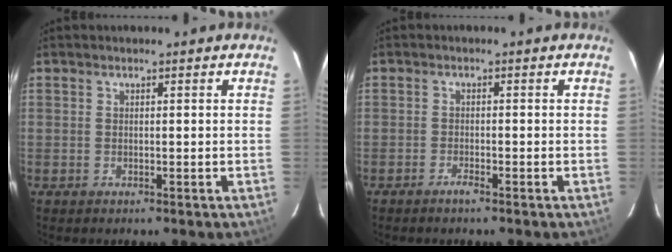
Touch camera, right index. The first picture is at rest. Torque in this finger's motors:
{"motor_torque": [0.13, -0.10, 0.05, 0.02]}